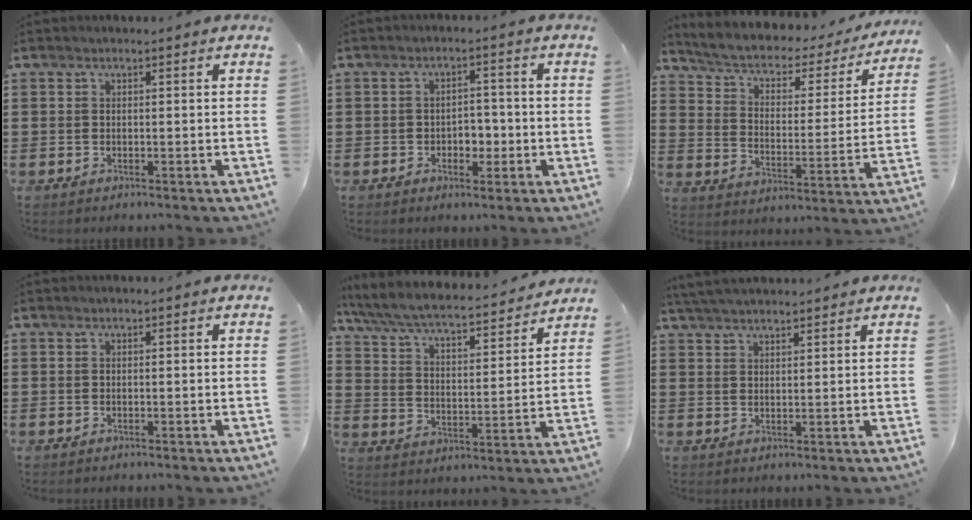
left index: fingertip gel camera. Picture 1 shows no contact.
{"total": 3.1, "force": [-1.0, 2.3, 1.8], "torque": [-0.032, 0.002, -0.025]}
{"total": 3.8, "force": [2.7, 1.7, 2.1], "torque": [-0.056, -0.022, 0.036]}
{"total": 0.0}
{"total": 5.7, "force": [5.2, 0.4, 2.3], "torque": [-0.068, -0.038, 0.082]}
{"total": 3.7, "force": [3.5, 0.3, 1.0], "torque": [-0.028, -0.002, 0.067]}